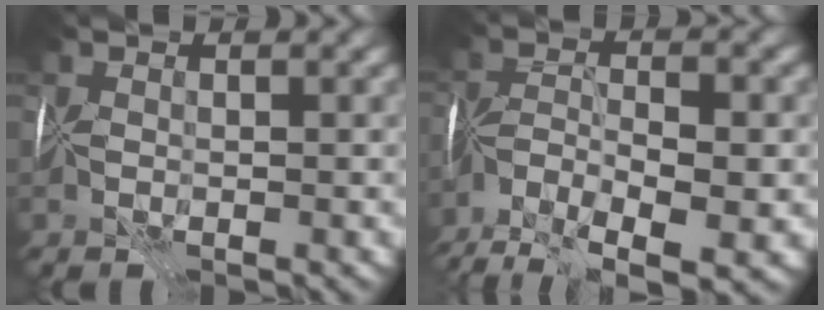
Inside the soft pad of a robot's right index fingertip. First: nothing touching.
{"total": 7.9, "force": [-5.2, 2.4, 5.5], "torque": [-0.094, -0.006, -0.095]}